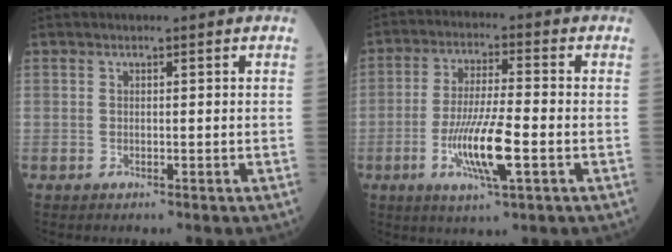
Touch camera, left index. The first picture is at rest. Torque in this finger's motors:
{"motor_torque": [0.42, 0.14, 0.63, 0.12]}